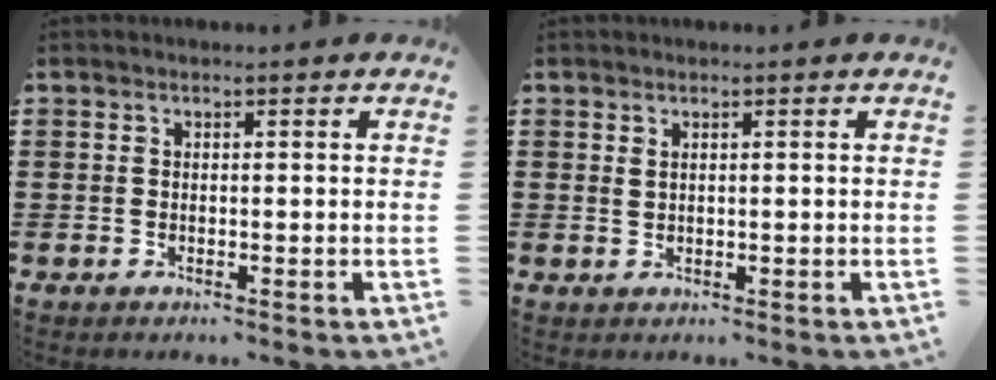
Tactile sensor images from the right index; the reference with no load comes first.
{"total": 0.9, "force": [0.5, 0.4, 0.6], "torque": [-0.014, 0.003, 0.009]}